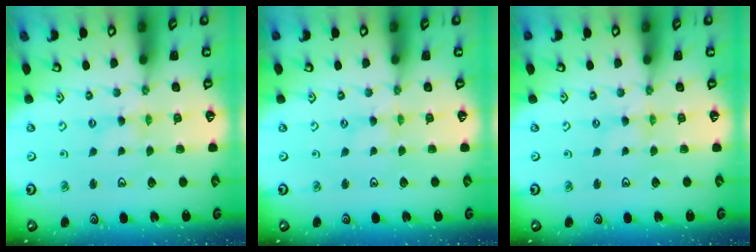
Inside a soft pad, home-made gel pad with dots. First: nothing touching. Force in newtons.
{"total": 0.0}
{"total": 0.8, "press": 0.7, "slide": 0.2}